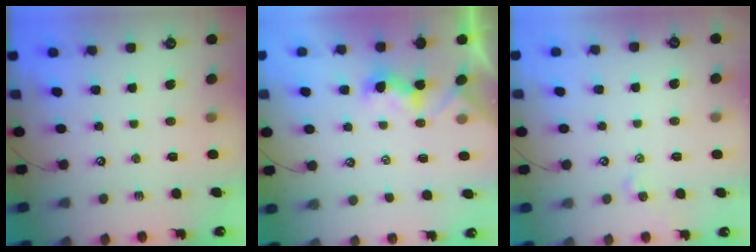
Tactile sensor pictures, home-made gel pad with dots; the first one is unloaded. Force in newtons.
{"total": 1.0, "press": 1.0, "slide": 0.4}
{"total": 0.0}